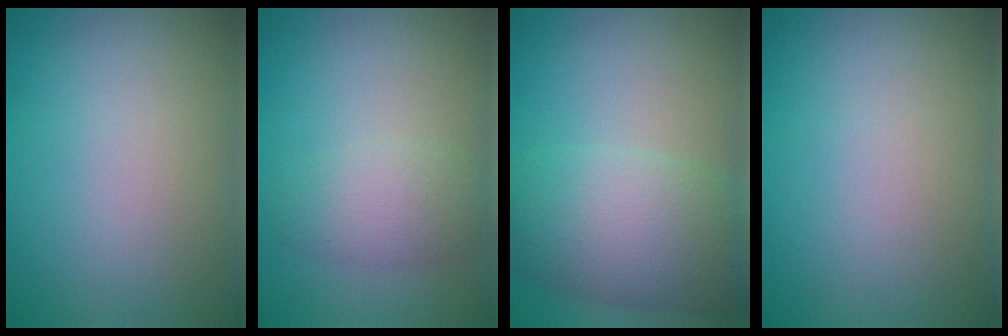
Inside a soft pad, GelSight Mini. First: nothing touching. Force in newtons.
{"total": 3.1, "press": 3.1, "slide": 0.2}
{"total": 7.5, "press": 7.5, "slide": 0.1}
{"total": 0.0}